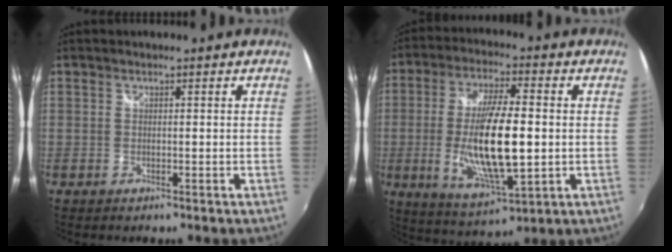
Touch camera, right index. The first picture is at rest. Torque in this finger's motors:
{"motor_torque": [1.32, -0.81, 1.05, 0.21]}